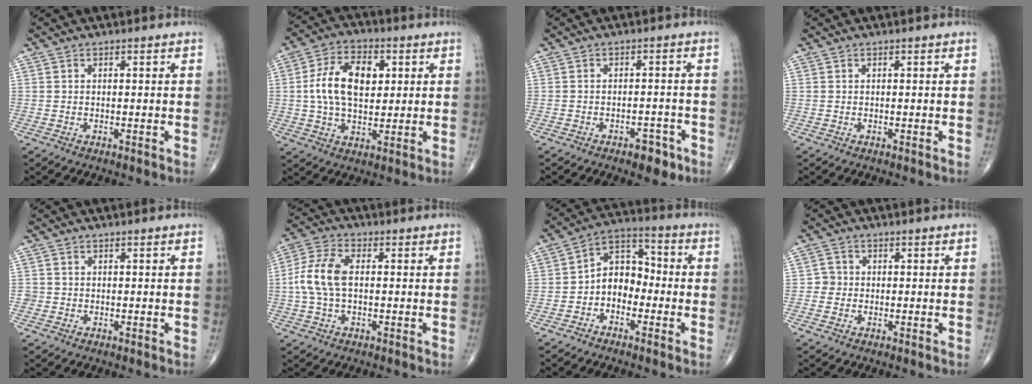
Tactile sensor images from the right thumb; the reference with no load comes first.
{"total": 12.9, "force": [2.1, 7.9, 10.0], "torque": [-0.163, 0.006, 0.032]}
{"total": 4.3, "force": [-2.7, 2.2, 2.5], "torque": [-0.020, 0.017, -0.034]}
{"total": 0.0}
{"total": 0.9, "force": [-0.2, 0.9, 0.0], "torque": [0.003, 0.005, -0.006]}
{"total": 8.7, "force": [0.1, 4.9, 7.2], "torque": [-0.166, 0.020, -0.002]}
{"total": 8.2, "force": [-2.3, 6.1, 5.0], "torque": [-0.052, 0.042, -0.060]}
{"total": 2.3, "force": [-0.3, 2.2, 0.4], "torque": [0.010, 0.008, -0.011]}